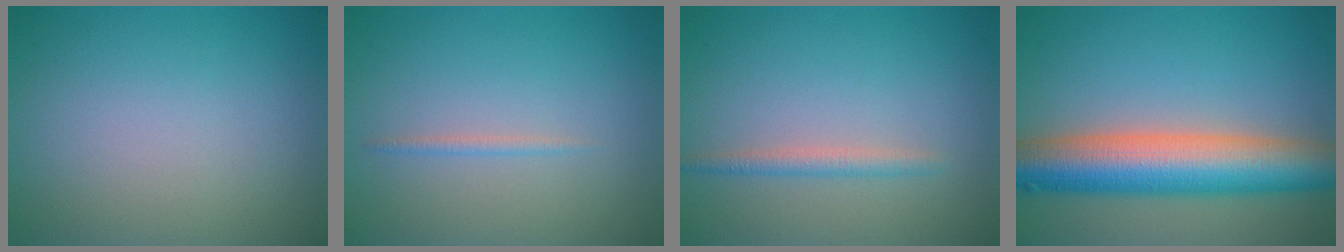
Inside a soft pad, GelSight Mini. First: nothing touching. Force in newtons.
{"total": 0.7, "press": 0.7, "slide": 0.1}
{"total": 1.5, "press": 1.5, "slide": 0.0}
{"total": 10.2, "press": 10.2, "slide": 0.6}